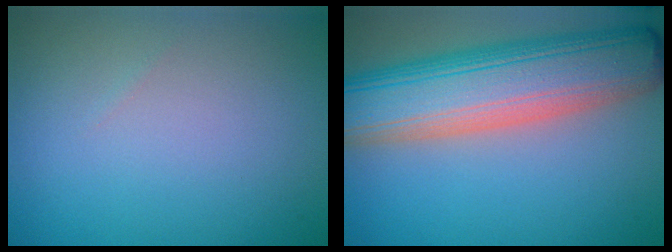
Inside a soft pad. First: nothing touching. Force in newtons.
{"total": 11.6, "press": 11.6, "slide": 0.7}